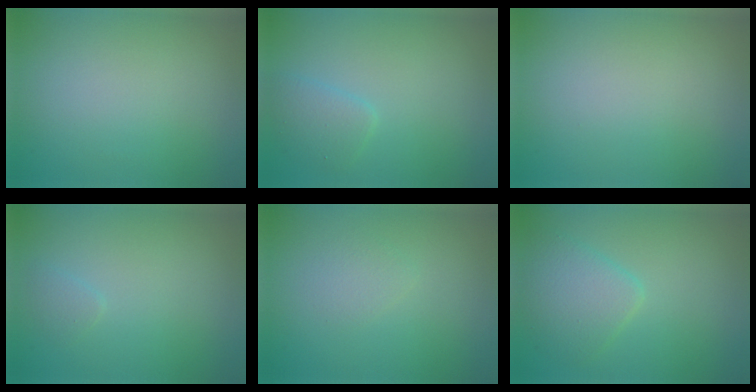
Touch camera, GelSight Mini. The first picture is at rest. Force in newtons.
{"total": 1.7, "press": 1.7, "slide": 0.0}
{"total": 0.0}
{"total": 0.7, "press": 0.7, "slide": 0.1}
{"total": 0.9, "press": 0.9, "slide": 0.1}
{"total": 3.2, "press": 3.2, "slide": 0.1}